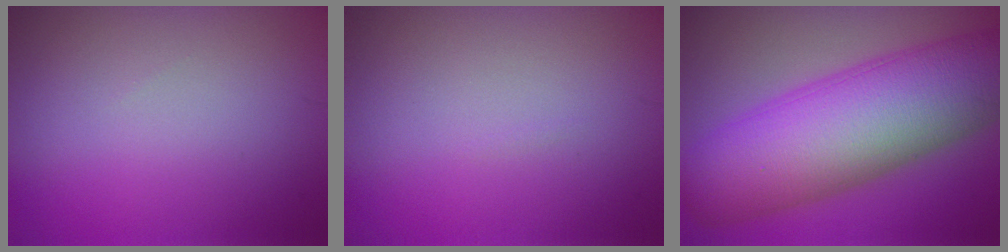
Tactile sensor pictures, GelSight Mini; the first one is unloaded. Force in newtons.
{"total": 0.0}
{"total": 13.8, "press": 13.8, "slide": 0.2}